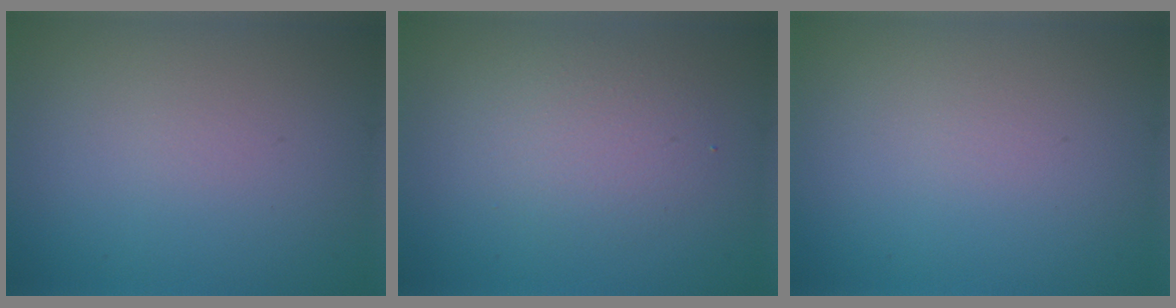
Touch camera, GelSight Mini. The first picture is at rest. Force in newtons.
{"total": 2.6, "press": 2.6, "slide": 0.3}
{"total": 0.0}